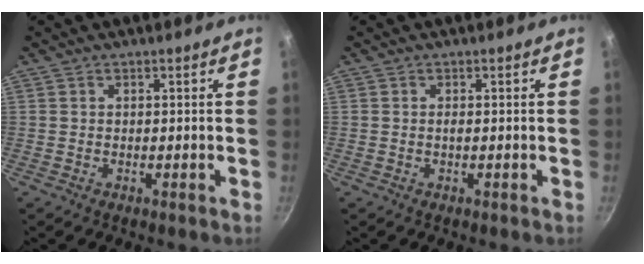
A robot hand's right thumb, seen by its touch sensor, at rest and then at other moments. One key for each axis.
{"total": 0.5, "fx": -0.1, "fy": 0.0, "fz": 0.5, "tx": -0.010, "ty": 0.000, "tz": -0.002}